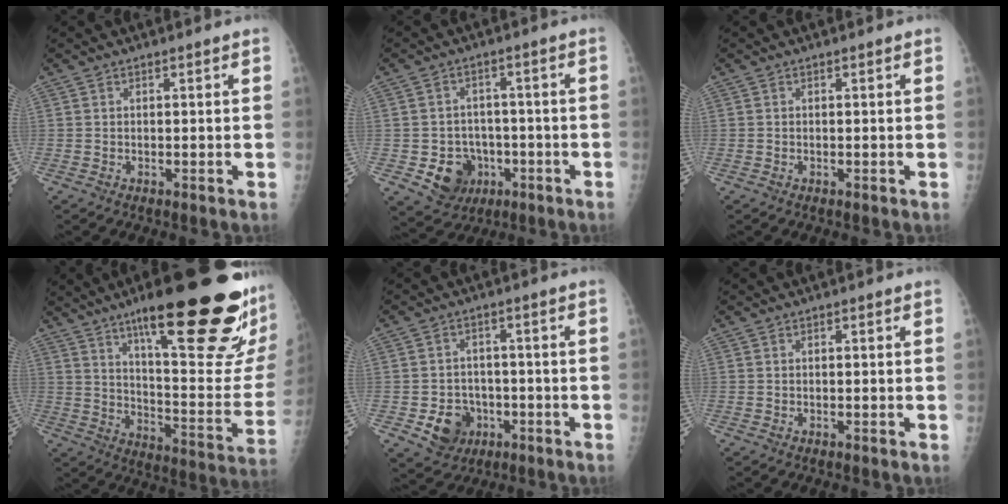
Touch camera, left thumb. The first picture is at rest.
{"total": 8.7, "force": [-2.7, 7.6, 3.2], "torque": [-0.024, 0.015, -0.032]}
{"total": 0.0}
{"total": 31.4, "force": [18.8, 6.2, 24.4], "torque": [-0.275, -0.066, 0.284]}
{"total": 7.2, "force": [-2.4, 6.2, 2.8], "torque": [-0.021, 0.014, -0.030]}
{"total": 0.0}